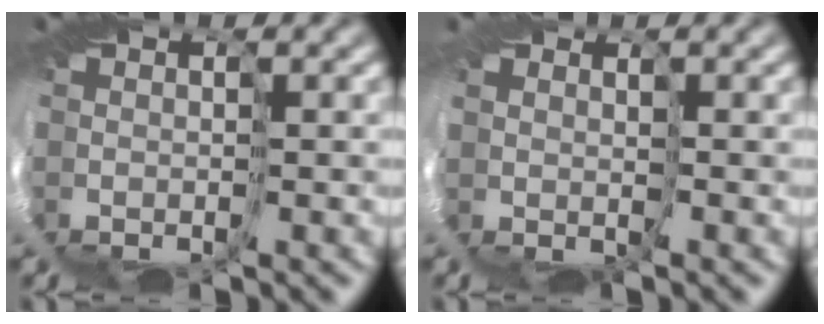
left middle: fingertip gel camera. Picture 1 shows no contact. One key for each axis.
{"total": 1.3, "fx": 0.9, "fy": 0.7, "fz": -0.5, "tx": -0.005, "ty": 0.001, "tz": 0.018}